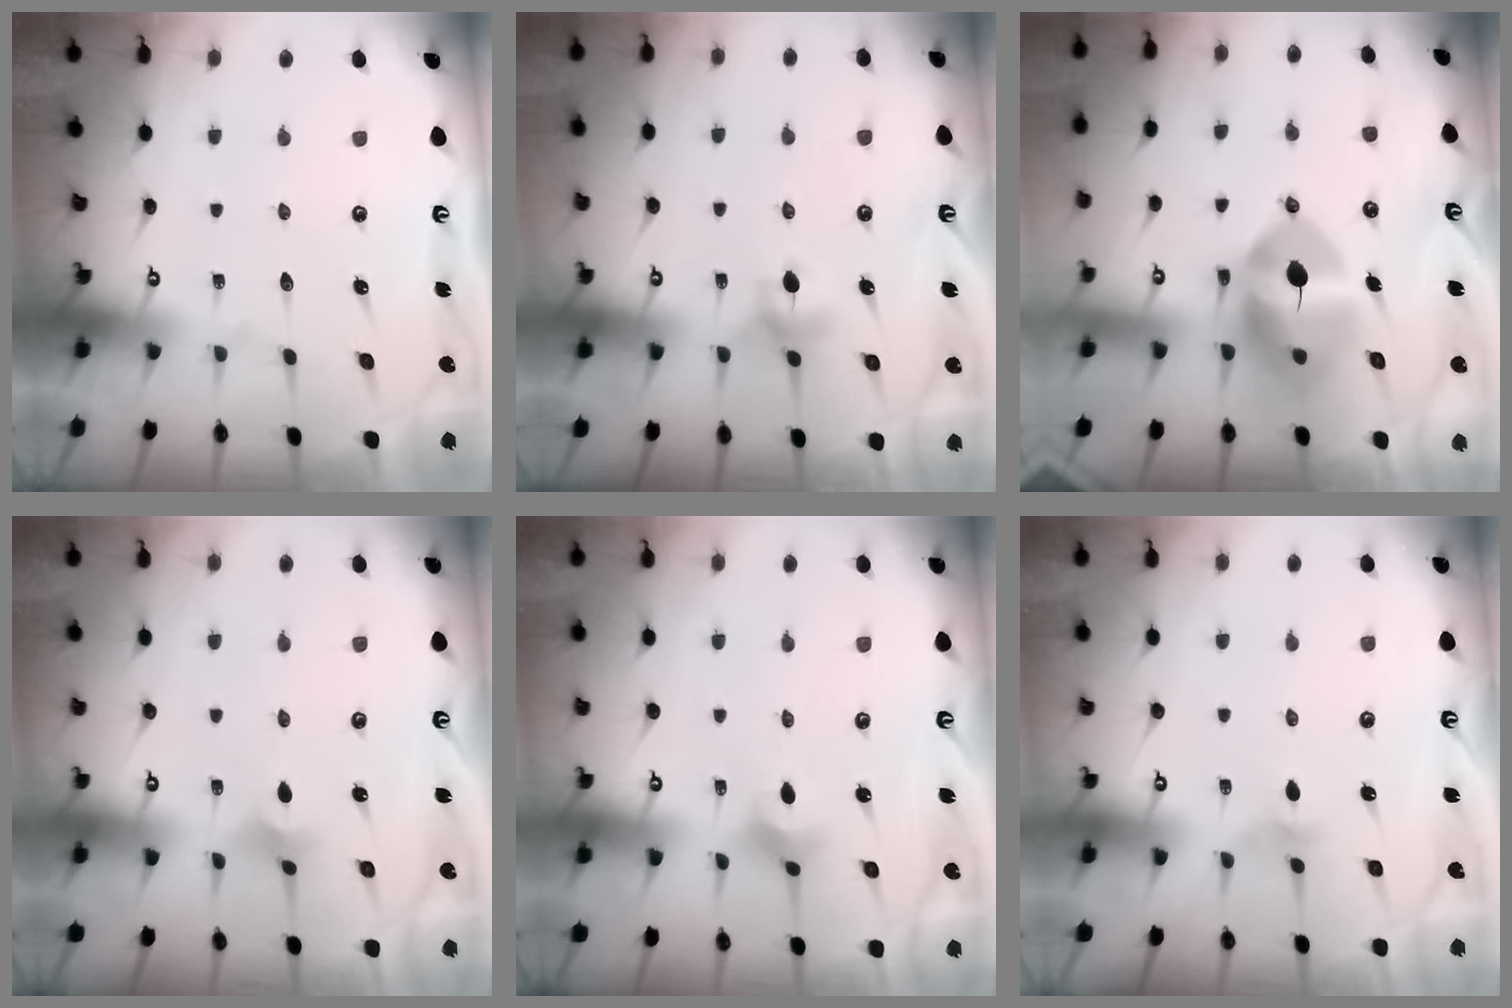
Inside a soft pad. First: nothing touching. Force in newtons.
{"total": 5.3, "press": 5.3, "slide": 0.7}
{"total": 12.6, "press": 12.4, "slide": 2.3}
{"total": 2.3, "press": 2.2, "slide": 0.5}
{"total": 2.6, "press": 2.6, "slide": 0.4}
{"total": 3.0, "press": 2.9, "slide": 0.6}